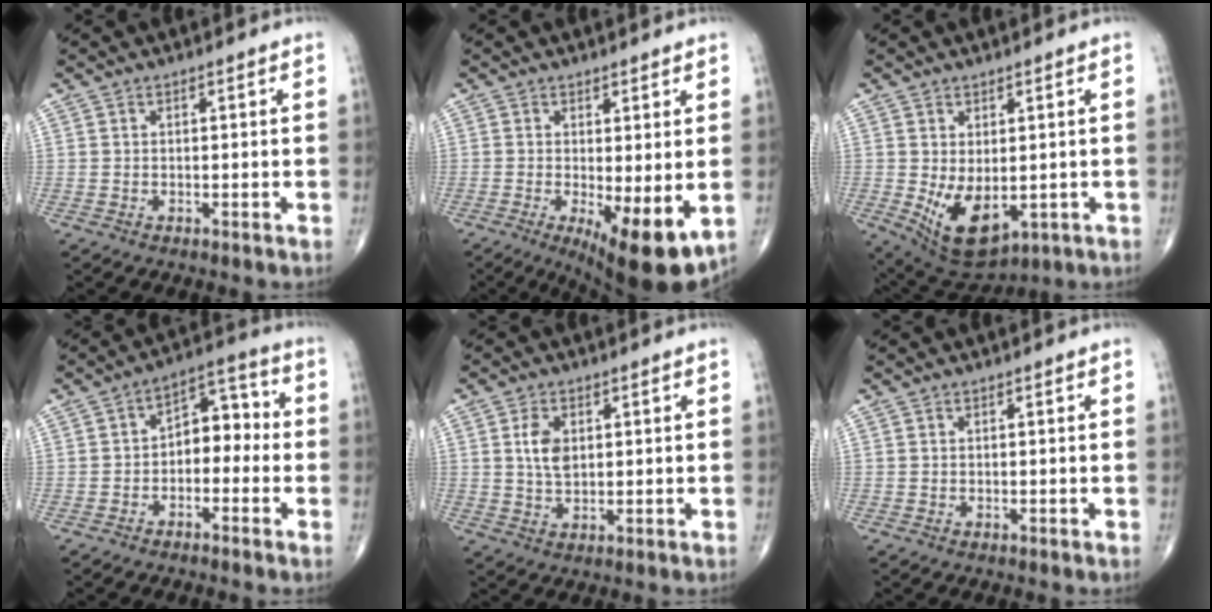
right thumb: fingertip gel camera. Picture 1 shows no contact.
{"total": 10.8, "force": [-2.4, 3.3, 9.9], "torque": [-0.141, -0.025, -0.027]}
{"total": 10.1, "force": [-1.5, 5.7, 8.2], "torque": [-0.126, -0.011, 0.002]}
{"total": 7.9, "force": [-1.4, 5.2, 5.8], "torque": [-0.050, 0.045, -0.038]}
{"total": 4.9, "force": [1.2, 3.0, 3.8], "torque": [-0.063, -0.006, 0.022]}
{"total": 0.0}